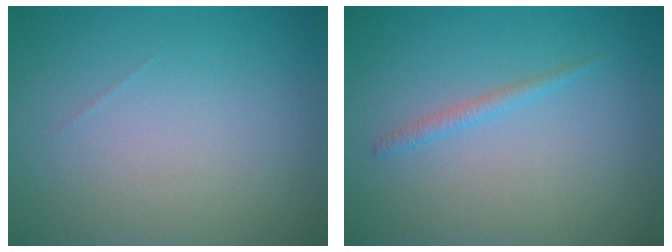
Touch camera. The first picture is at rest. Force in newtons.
{"total": 1.0, "press": 1.0, "slide": 0.1}